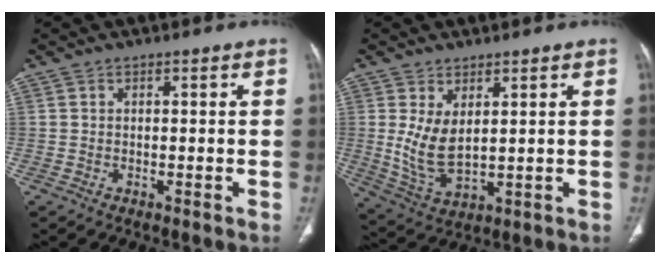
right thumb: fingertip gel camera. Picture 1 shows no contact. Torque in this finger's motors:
{"motor_torque": [-0.12, 0.45, 0.13, 0.16, 0.23]}